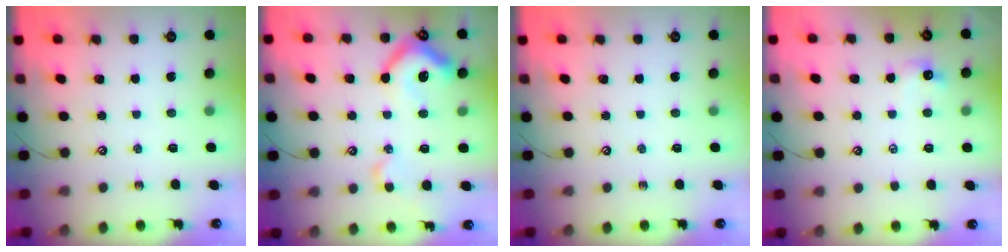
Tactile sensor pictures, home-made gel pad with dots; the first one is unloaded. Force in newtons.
{"total": 10.2, "press": 10.2, "slide": 1.0}
{"total": 0.0}
{"total": 1.4, "press": 1.2, "slide": 0.6}